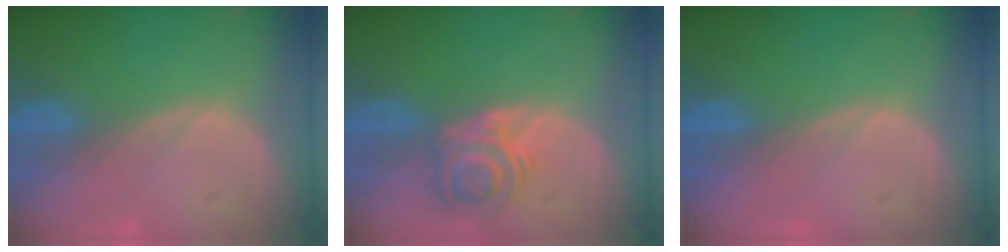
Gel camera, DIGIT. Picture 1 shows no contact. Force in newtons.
{"total": 5.6, "press": 5.3, "slide": 1.8}
{"total": 0.0}